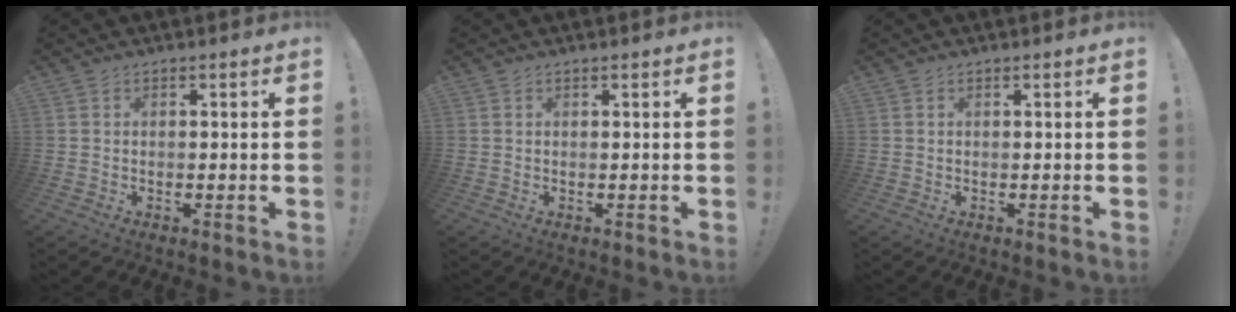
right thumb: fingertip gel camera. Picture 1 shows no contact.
{"total": 0.0}
{"total": 0.0}